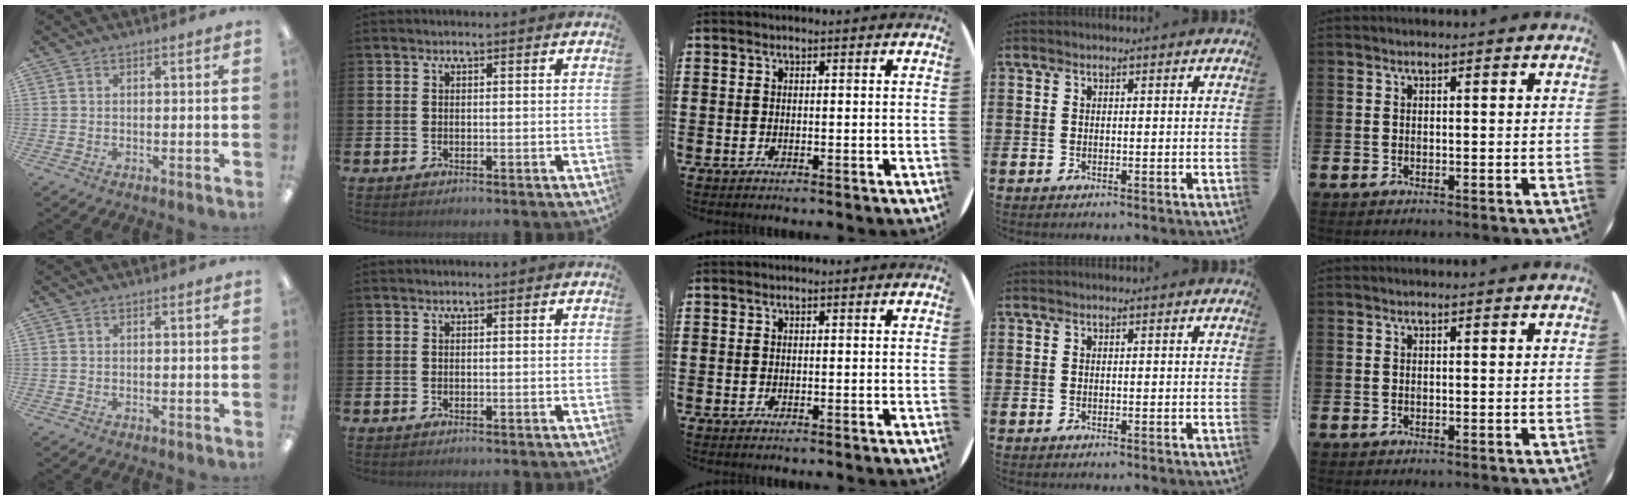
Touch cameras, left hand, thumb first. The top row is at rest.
{}